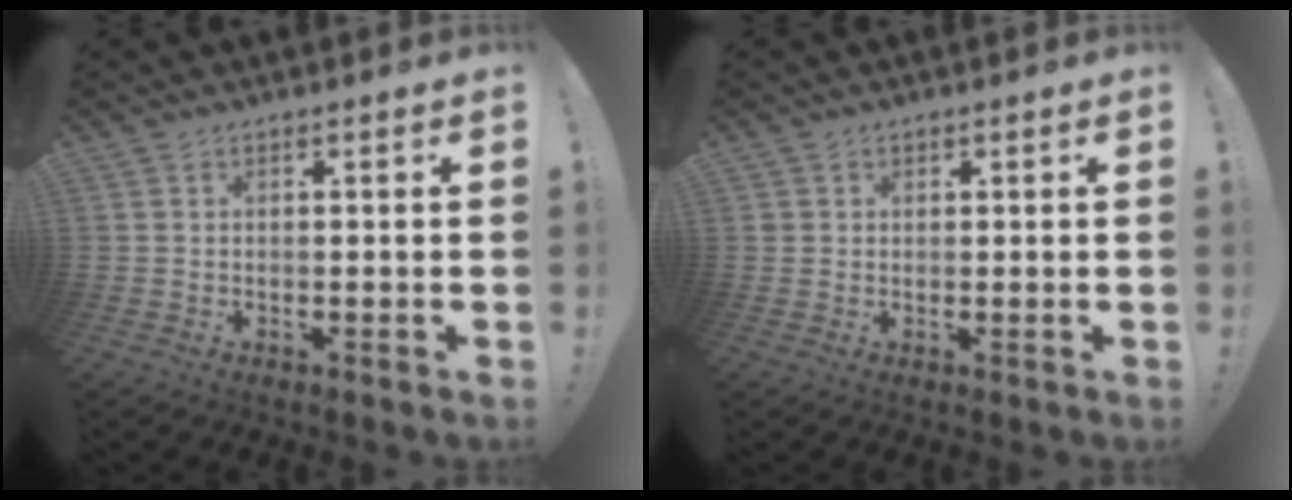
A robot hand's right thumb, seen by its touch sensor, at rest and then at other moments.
{"total": 1.4, "force": [0.7, 1.2, 0.2], "torque": [-0.004, 0.001, 0.014]}